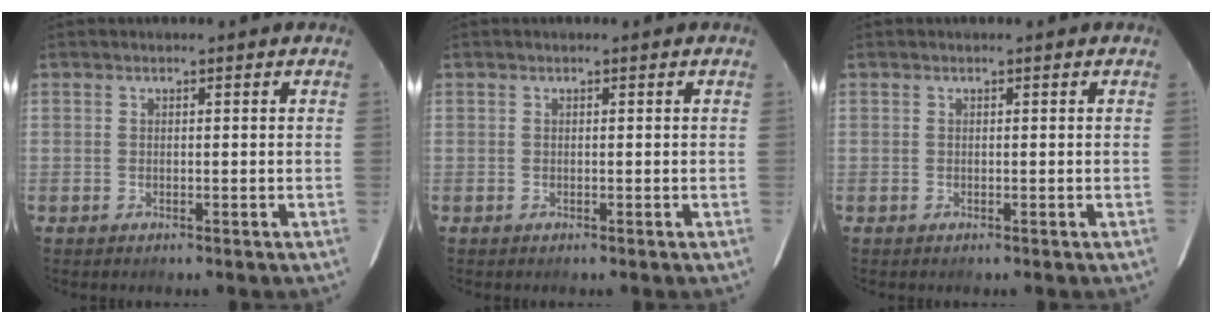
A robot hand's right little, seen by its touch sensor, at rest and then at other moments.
{"total": 0.0}
{"total": 0.0}